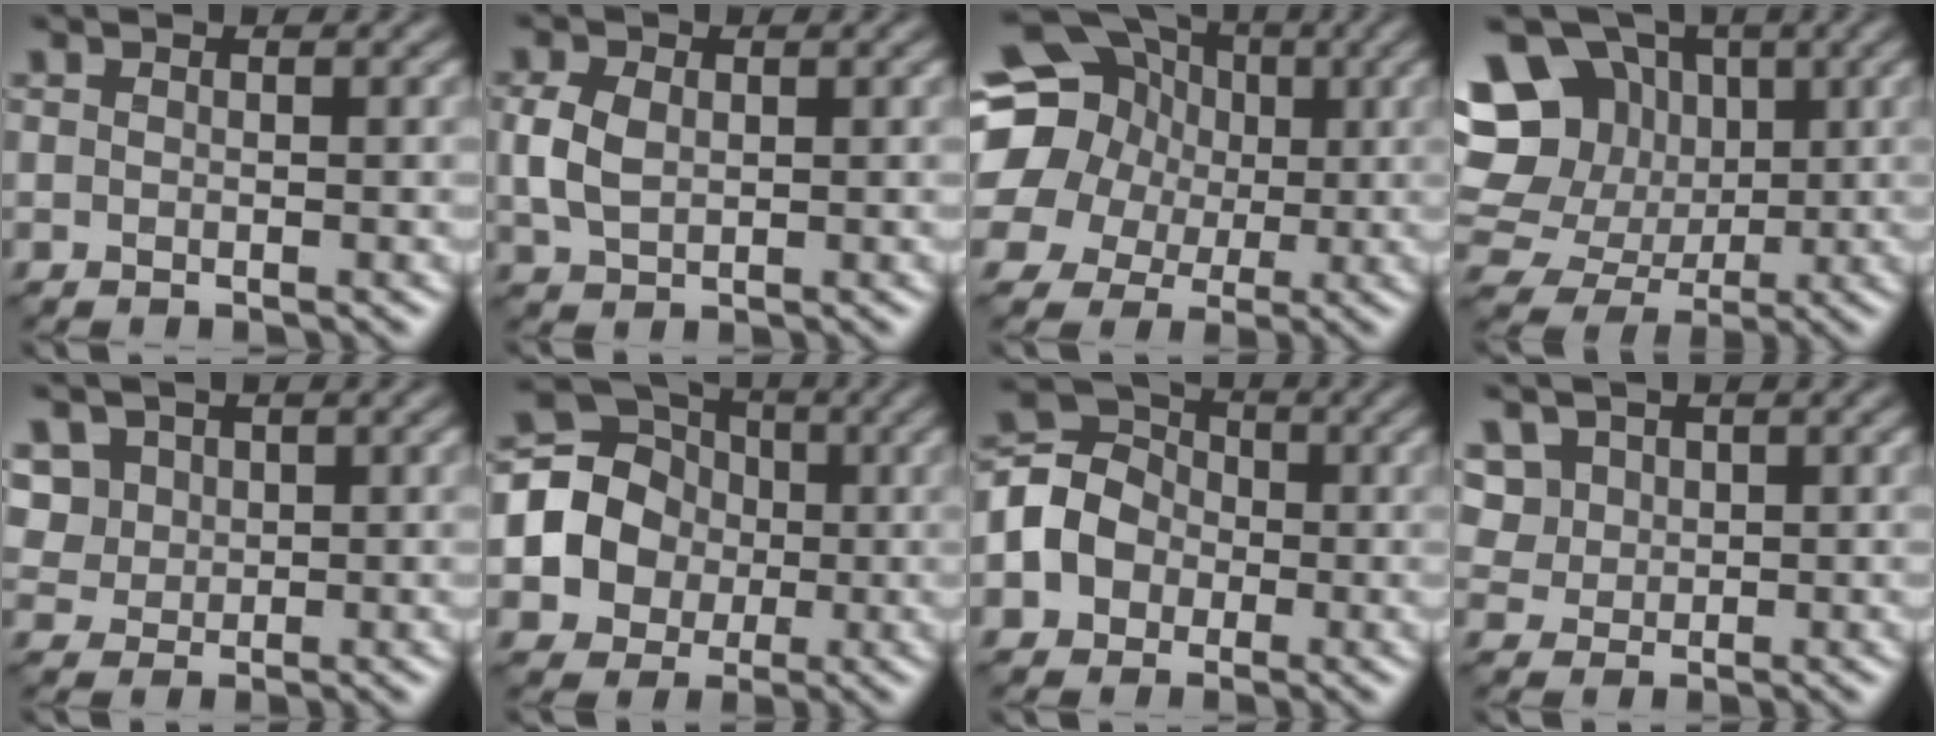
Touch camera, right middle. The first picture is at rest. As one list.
[{"total": 3.0, "force": [0.4, 2.2, 2.0], "torque": [-0.055, 0.002, 0.011]}, {"total": 18.4, "force": [4.6, 16.6, 6.5], "torque": [-0.165, 0.023, 0.055]}, {"total": 12.9, "force": [3.3, 10.9, 6.2], "torque": [-0.148, 0.034, 0.042]}, {"total": 5.0, "force": [2.3, 4.0, 1.8], "torque": [-0.050, 0.012, 0.038]}, {"total": 10.9, "force": [-0.5, 10.2, 3.8], "torque": [-0.111, 0.023, -0.032]}, {"total": 5.2, "force": [-0.8, 4.6, 2.3], "torque": [-0.038, 0.011, -0.026]}, {"total": 4.5, "force": [2.4, 3.4, 1.7], "torque": [-0.047, 0.008, 0.041]}]